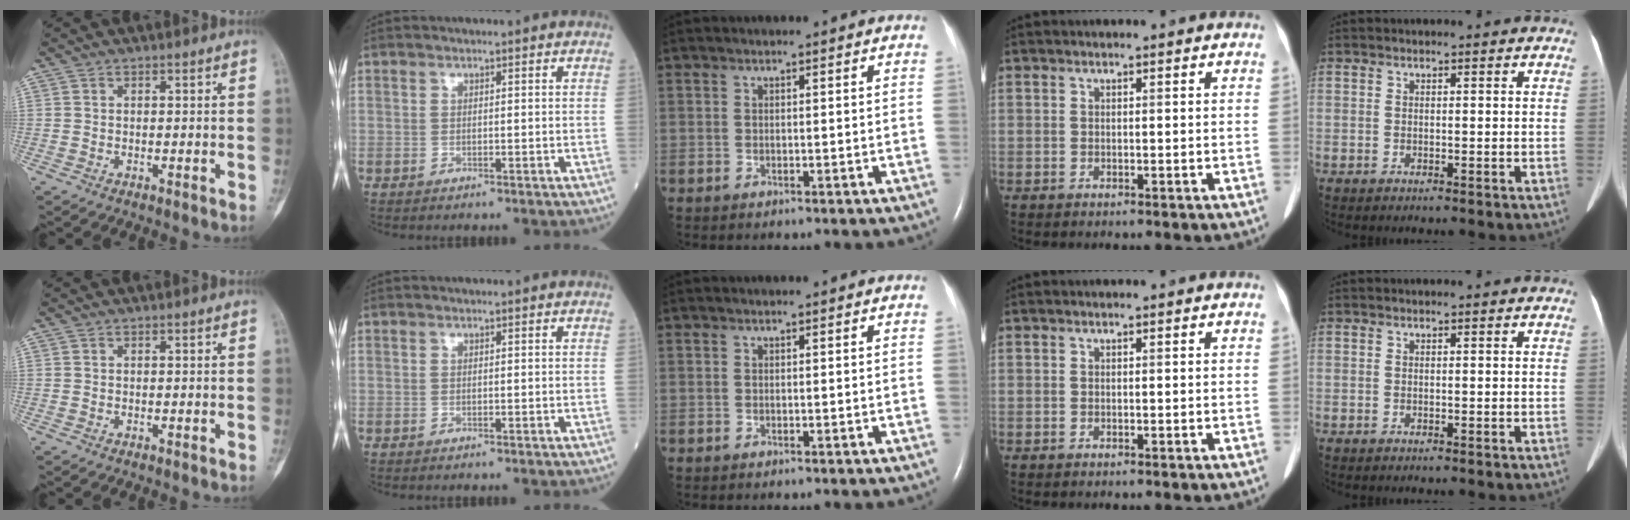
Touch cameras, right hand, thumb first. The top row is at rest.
{}